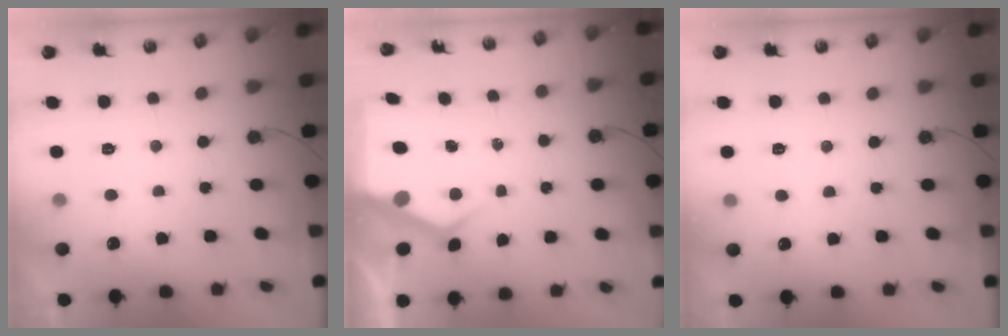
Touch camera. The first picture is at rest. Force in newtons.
{"total": 6.1, "press": 6.1, "slide": 0.5}
{"total": 2.2, "press": 2.2, "slide": 0.4}